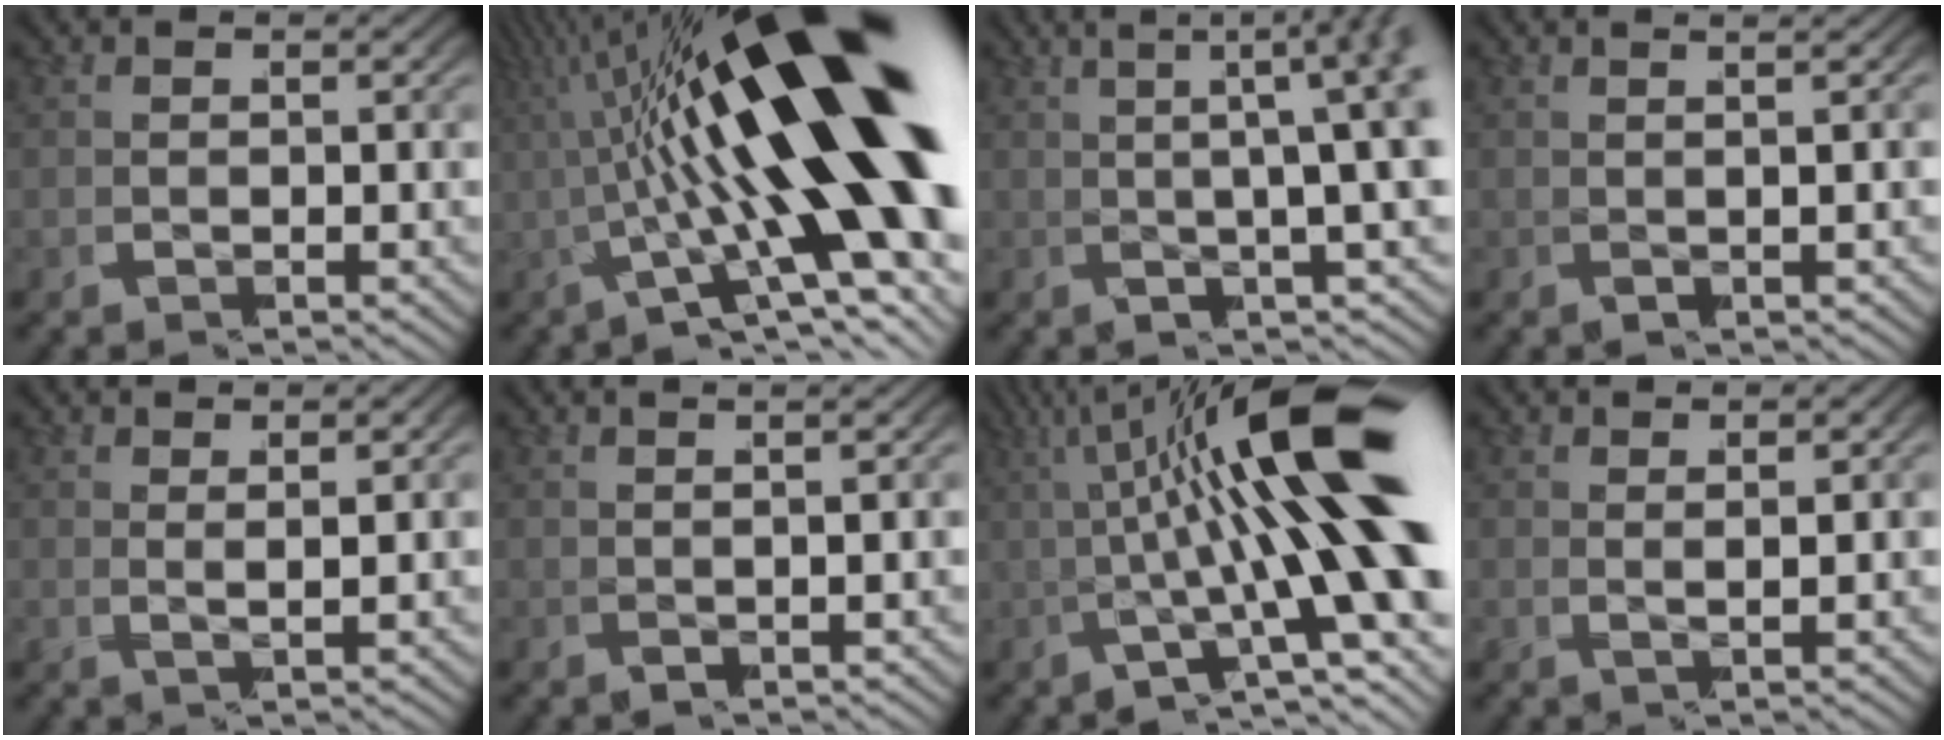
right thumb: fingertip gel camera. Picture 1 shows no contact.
{"total": 18.1, "force": [0.3, 7.2, 16.6], "torque": [-0.242, -0.014, 0.003]}
{"total": 7.9, "force": [2.6, 3.7, 6.5], "torque": [-0.067, 0.014, 0.022]}
{"total": 3.0, "force": [1.0, 1.1, 2.6], "torque": [-0.033, 0.004, 0.010]}
{"total": 1.6, "force": [1.2, -0.1, 1.1], "torque": [-0.014, 0.009, 0.016]}
{"total": 3.1, "force": [0.7, 1.3, 2.7], "torque": [-0.035, 0.005, 0.006]}
{"total": 10.3, "force": [0.8, 3.3, 9.7], "torque": [-0.152, -0.007, 0.003]}
{"total": 1.3, "force": [1.0, -0.2, 0.8], "torque": [-0.008, 0.010, 0.012]}